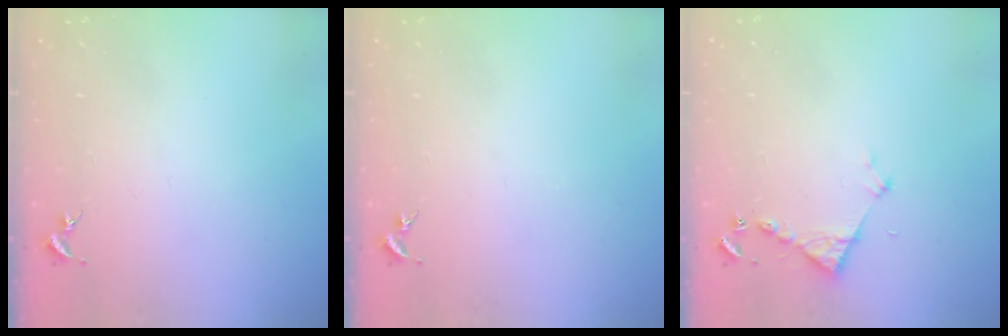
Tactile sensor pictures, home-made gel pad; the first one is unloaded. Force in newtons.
{"total": 0.0}
{"total": 3.5, "press": 3.5, "slide": 0.3}